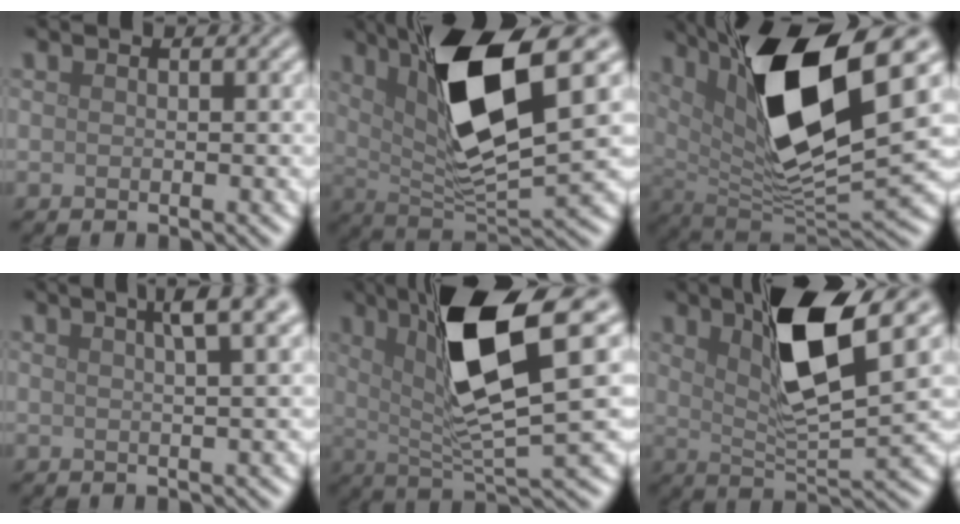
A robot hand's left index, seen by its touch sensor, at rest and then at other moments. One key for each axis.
{"total": 10.5, "fx": 4.0, "fy": 2.9, "fz": 9.3, "tx": -0.167, "ty": -0.009, "tz": 0.074}
{"total": 14.4, "fx": 5.3, "fy": 4.6, "fz": 12.6, "tx": -0.222, "ty": -0.004, "tz": 0.098}
{"total": 4.7, "fx": 2.7, "fy": 1.1, "fz": 3.8, "tx": -0.035, "ty": 0.022, "tz": 0.020}
{"total": 10.1, "fx": 3.6, "fy": 2.2, "fz": 9.2, "tx": -0.154, "ty": -0.005, "tz": 0.065}
{"total": 8.4, "fx": 3.8, "fy": 2.1, "fz": 7.3, "tx": -0.130, "ty": 0.000, "tz": 0.063}